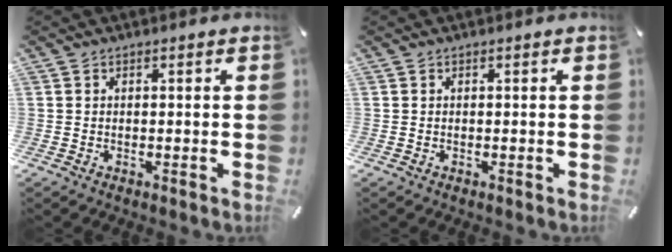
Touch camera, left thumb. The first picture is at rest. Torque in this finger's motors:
{"motor_torque": [-0.02, 0.03, 0.00, -0.02, 0.00]}